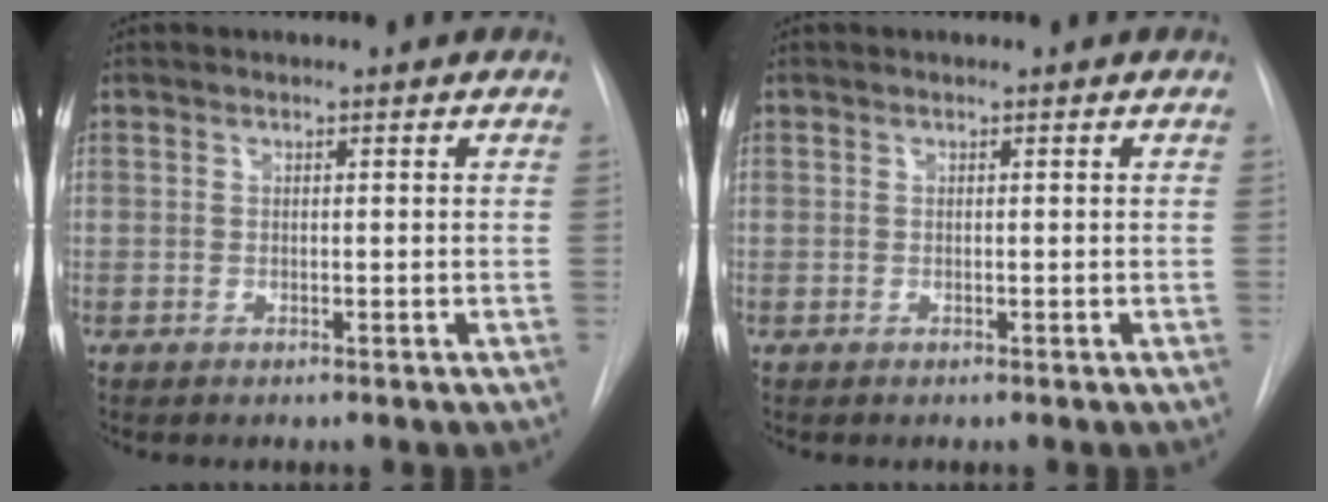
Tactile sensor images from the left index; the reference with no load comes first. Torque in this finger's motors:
{"motor_torque": [-0.02, 0.00, 0.04, 0.01]}